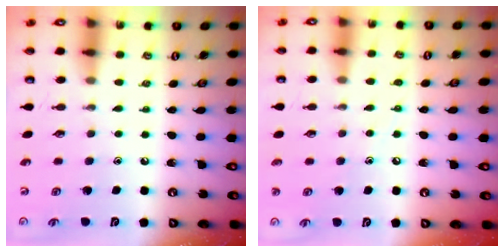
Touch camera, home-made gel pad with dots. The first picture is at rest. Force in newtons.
{"total": 6.1, "press": 6.1, "slide": 0.7}